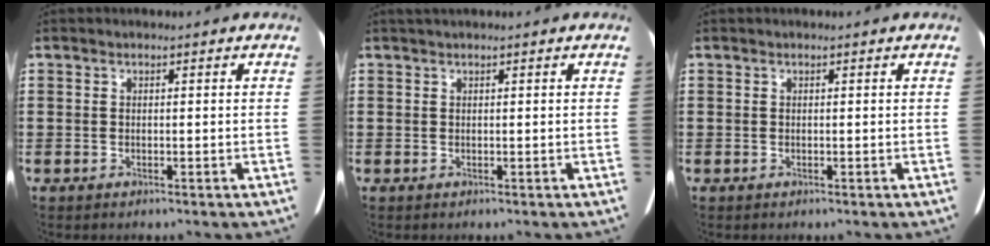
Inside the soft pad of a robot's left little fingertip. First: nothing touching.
{"total": 0.7, "force": [0.4, 0.1, 0.5], "torque": [-0.010, 0.003, 0.006]}
{"total": 0.0}